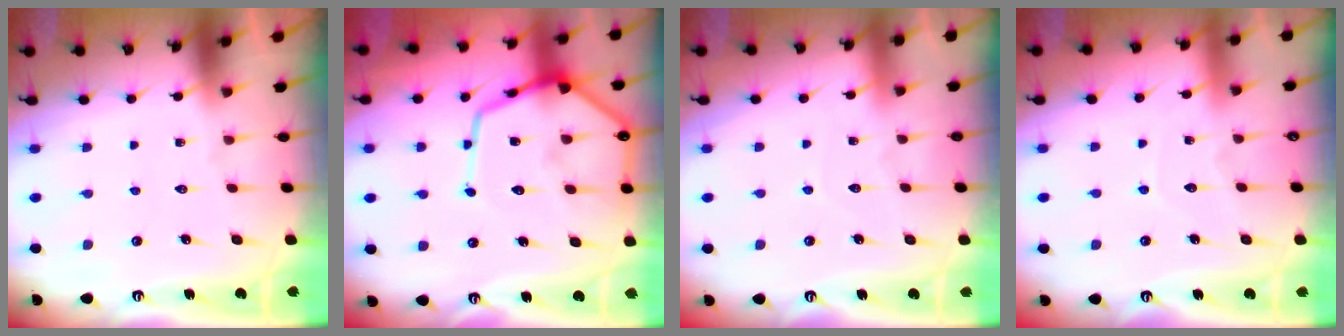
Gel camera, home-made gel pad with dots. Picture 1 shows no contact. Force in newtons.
{"total": 15.1, "press": 15.0, "slide": 1.5}
{"total": 3.5, "press": 3.5, "slide": 0.3}
{"total": 5.1, "press": 5.0, "slide": 0.5}